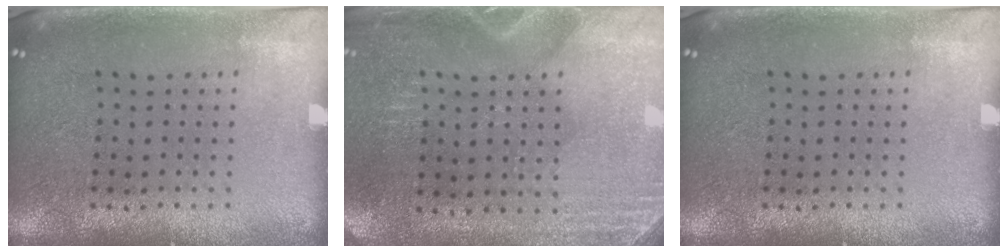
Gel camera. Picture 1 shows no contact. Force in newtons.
{"total": 2.8, "press": 2.5, "slide": 1.3}
{"total": 0.0}